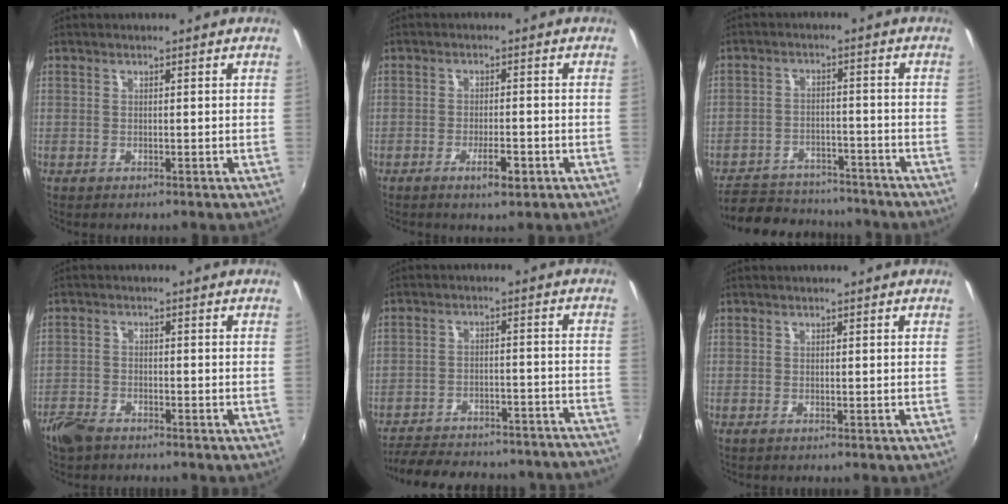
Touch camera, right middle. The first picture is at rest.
{"total": 3.6, "force": [-1.8, 0.8, 3.0], "torque": [-0.059, -0.003, -0.027]}
{"total": 16.2, "force": [-13.9, 6.3, 5.5], "torque": [-0.134, 0.013, -0.192]}
{"total": 5.6, "force": [-4.3, 2.8, 2.2], "torque": [-0.066, -0.005, -0.085]}
{"total": 28.0, "force": [-25.3, 6.7, 10.1], "torque": [-0.188, 0.009, -0.312]}
{"total": 0.0}